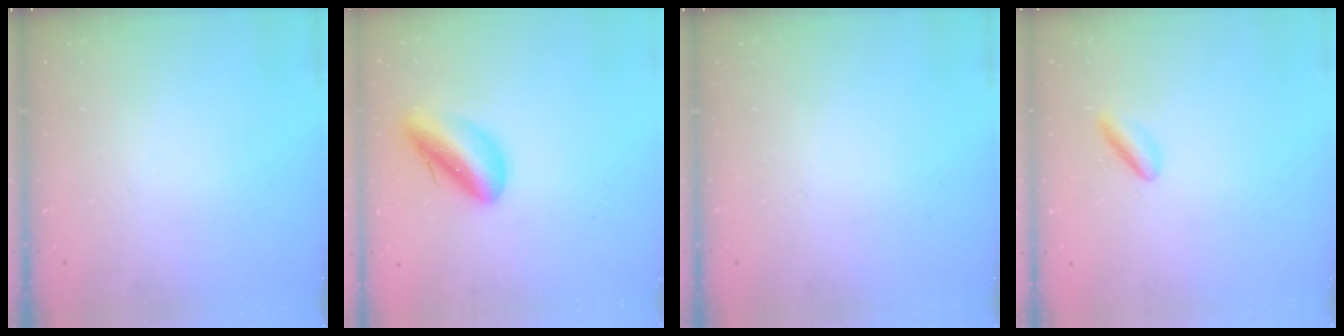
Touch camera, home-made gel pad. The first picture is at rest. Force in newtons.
{"total": 11.5, "press": 11.0, "slide": 3.5}
{"total": 0.0}
{"total": 3.0, "press": 3.0, "slide": 0.1}